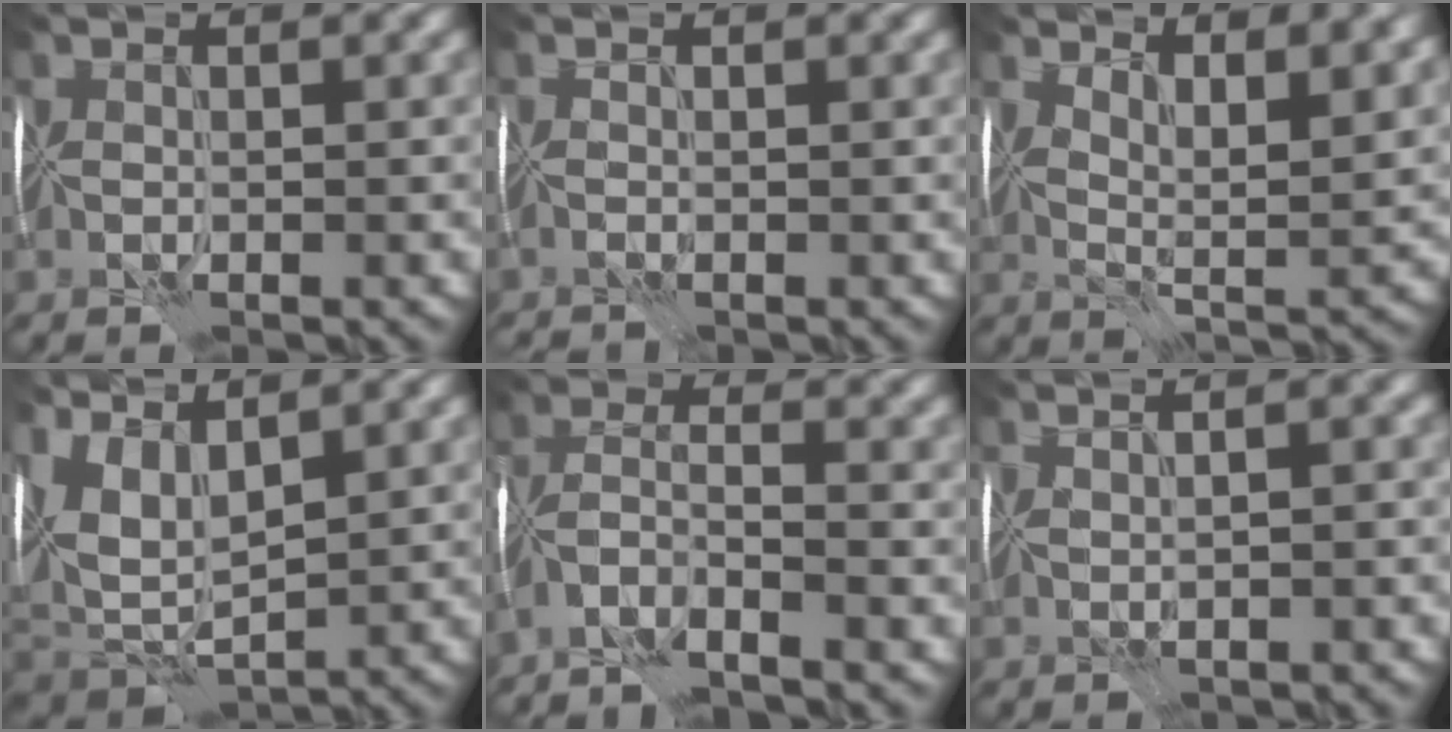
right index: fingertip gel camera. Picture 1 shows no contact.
{"total": 1.1, "force": [-1.1, -0.1, -0.2], "torque": [0.003, -0.002, -0.018]}
{"total": 7.7, "force": [5.1, 2.3, 5.3], "torque": [-0.073, 0.002, 0.081]}
{"total": 6.5, "force": [3.0, 3.3, 4.8], "torque": [-0.109, 0.001, 0.061]}
{"total": 3.6, "force": [-2.7, 0.5, 2.3], "torque": [-0.050, 0.004, -0.063]}
{"total": 2.2, "force": [0.7, 0.5, 2.0], "torque": [-0.028, 0.013, 0.009]}